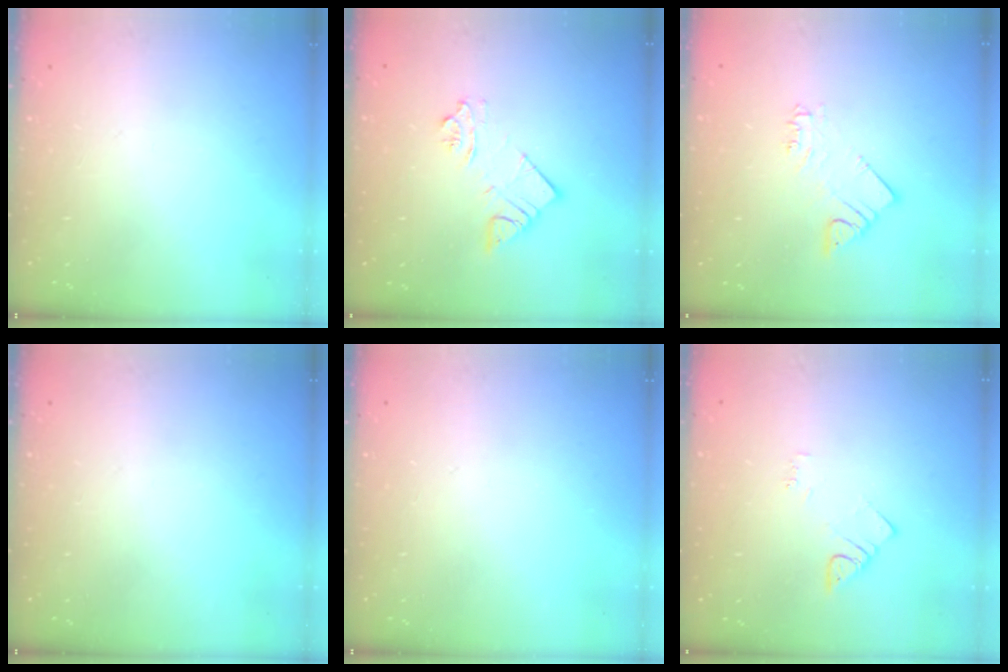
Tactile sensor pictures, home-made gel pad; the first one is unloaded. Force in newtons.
{"total": 6.1, "press": 6.1, "slide": 0.4}
{"total": 3.4, "press": 3.4, "slide": 0.2}
{"total": 0.0}
{"total": 0.0}
{"total": 3.0, "press": 3.0, "slide": 0.6}